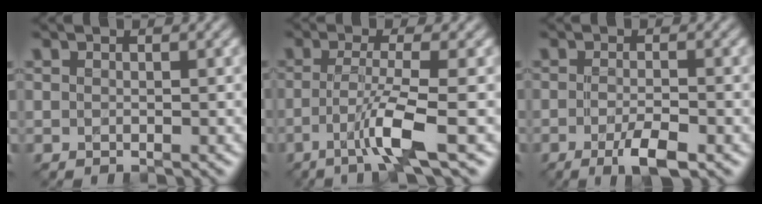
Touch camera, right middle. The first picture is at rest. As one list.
[{"total": 4.7, "force": [-2.1, 0.3, 4.2], "torque": [-0.074, -0.003, -0.043]}, {"total": 3.4, "force": [-2.1, 0.5, 2.6], "torque": [-0.044, -0.004, -0.033]}]